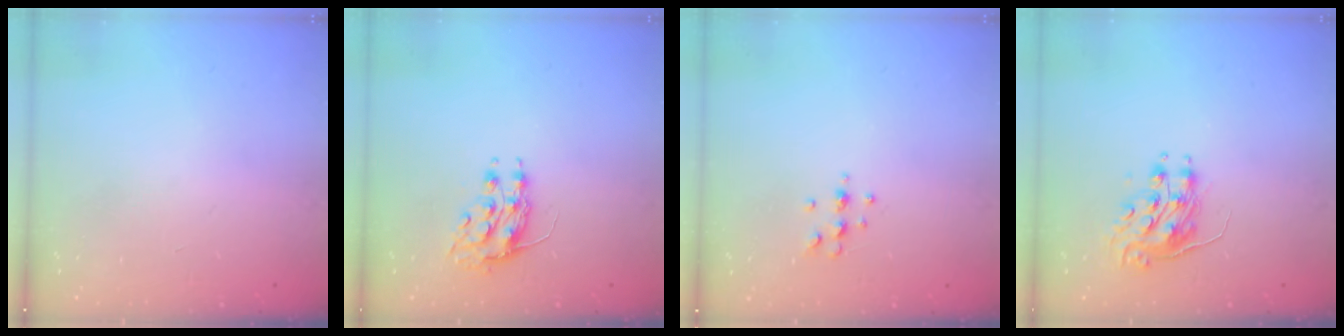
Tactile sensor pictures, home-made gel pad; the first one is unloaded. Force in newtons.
{"total": 8.1, "press": 8.1, "slide": 0.7}
{"total": 5.6, "press": 5.4, "slide": 1.5}
{"total": 8.2, "press": 8.2, "slide": 0.1}